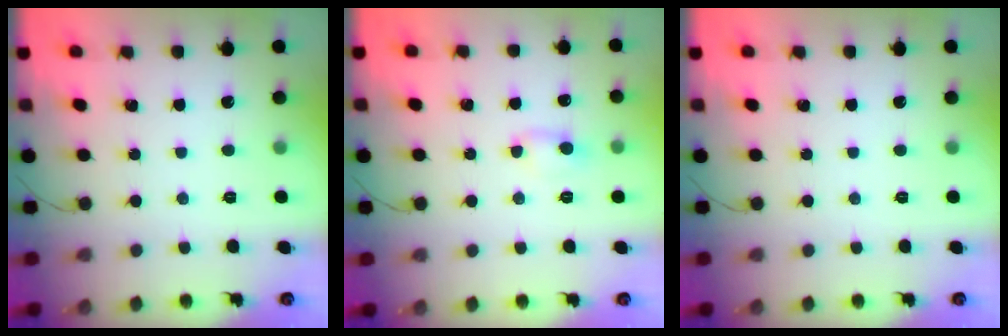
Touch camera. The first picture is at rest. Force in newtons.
{"total": 2.5, "press": 2.4, "slide": 0.8}
{"total": 0.0}